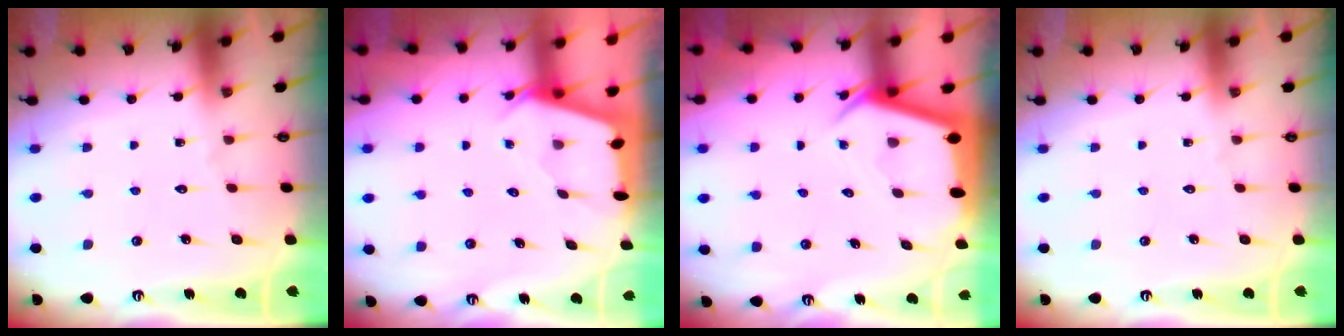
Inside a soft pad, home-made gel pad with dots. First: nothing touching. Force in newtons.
{"total": 2.5, "press": 2.5, "slide": 0.2}
{"total": 3.2, "press": 3.2, "slide": 0.3}
{"total": 0.0}